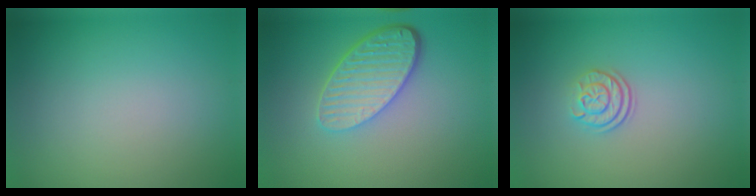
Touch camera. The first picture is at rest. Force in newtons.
{"total": 5.3, "press": 3.9, "slide": 3.6}
{"total": 2.4, "press": 1.8, "slide": 1.5}